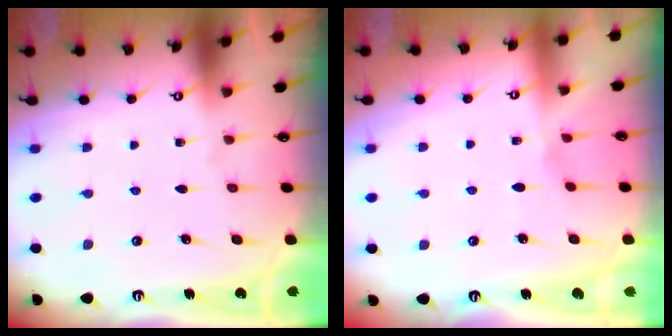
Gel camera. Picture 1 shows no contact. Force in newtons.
{"total": 3.1, "press": 3.0, "slide": 0.5}